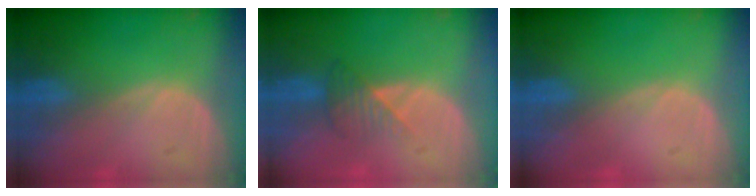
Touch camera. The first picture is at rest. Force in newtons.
{"total": 3.4, "press": 3.2, "slide": 1.1}
{"total": 0.0}